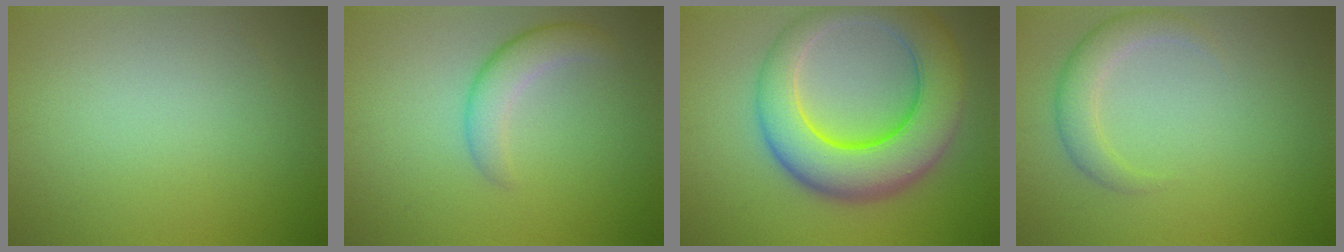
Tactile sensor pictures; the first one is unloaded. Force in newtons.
{"total": 3.0, "press": 3.0, "slide": 0.1}
{"total": 10.1, "press": 10.1, "slide": 0.4}
{"total": 2.6, "press": 2.6, "slide": 0.2}